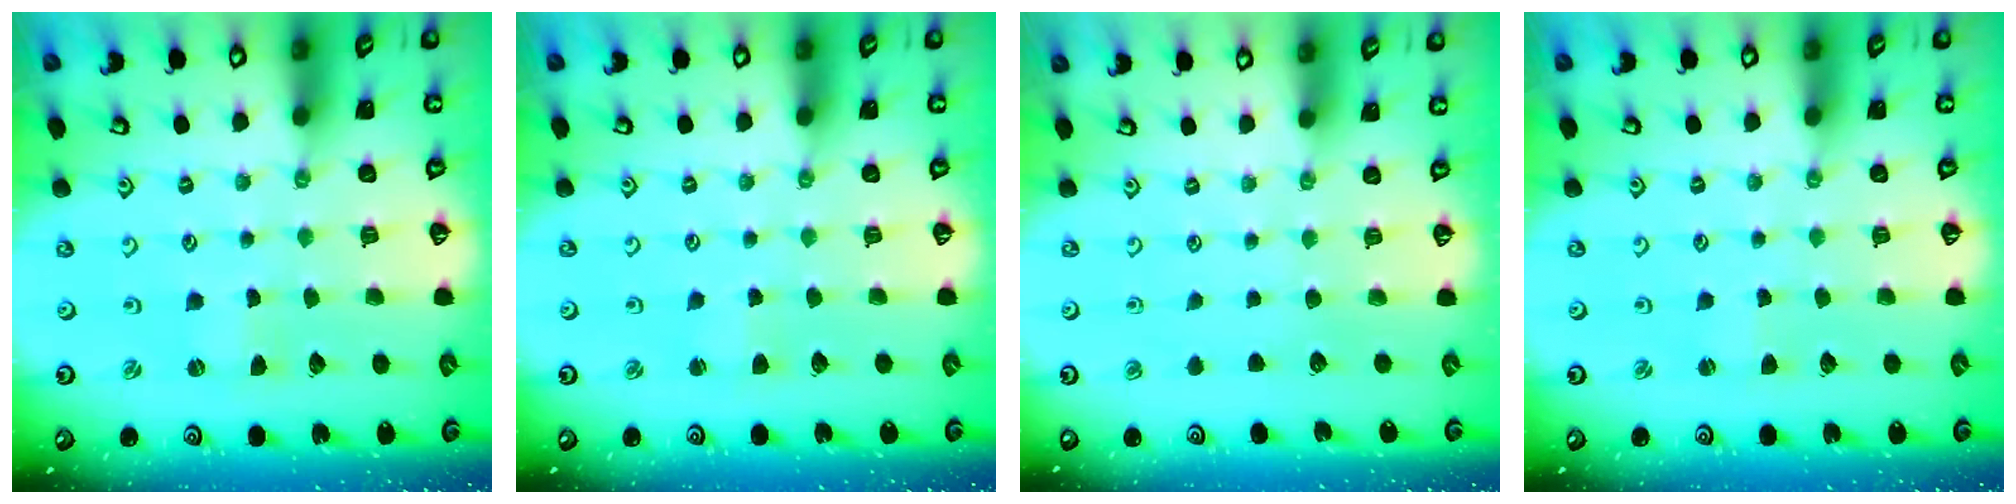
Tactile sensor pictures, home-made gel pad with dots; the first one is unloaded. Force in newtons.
{"total": 2.6, "press": 2.6, "slide": 0.3}
{"total": 0.0}
{"total": 1.0, "press": 1.0, "slide": 0.2}